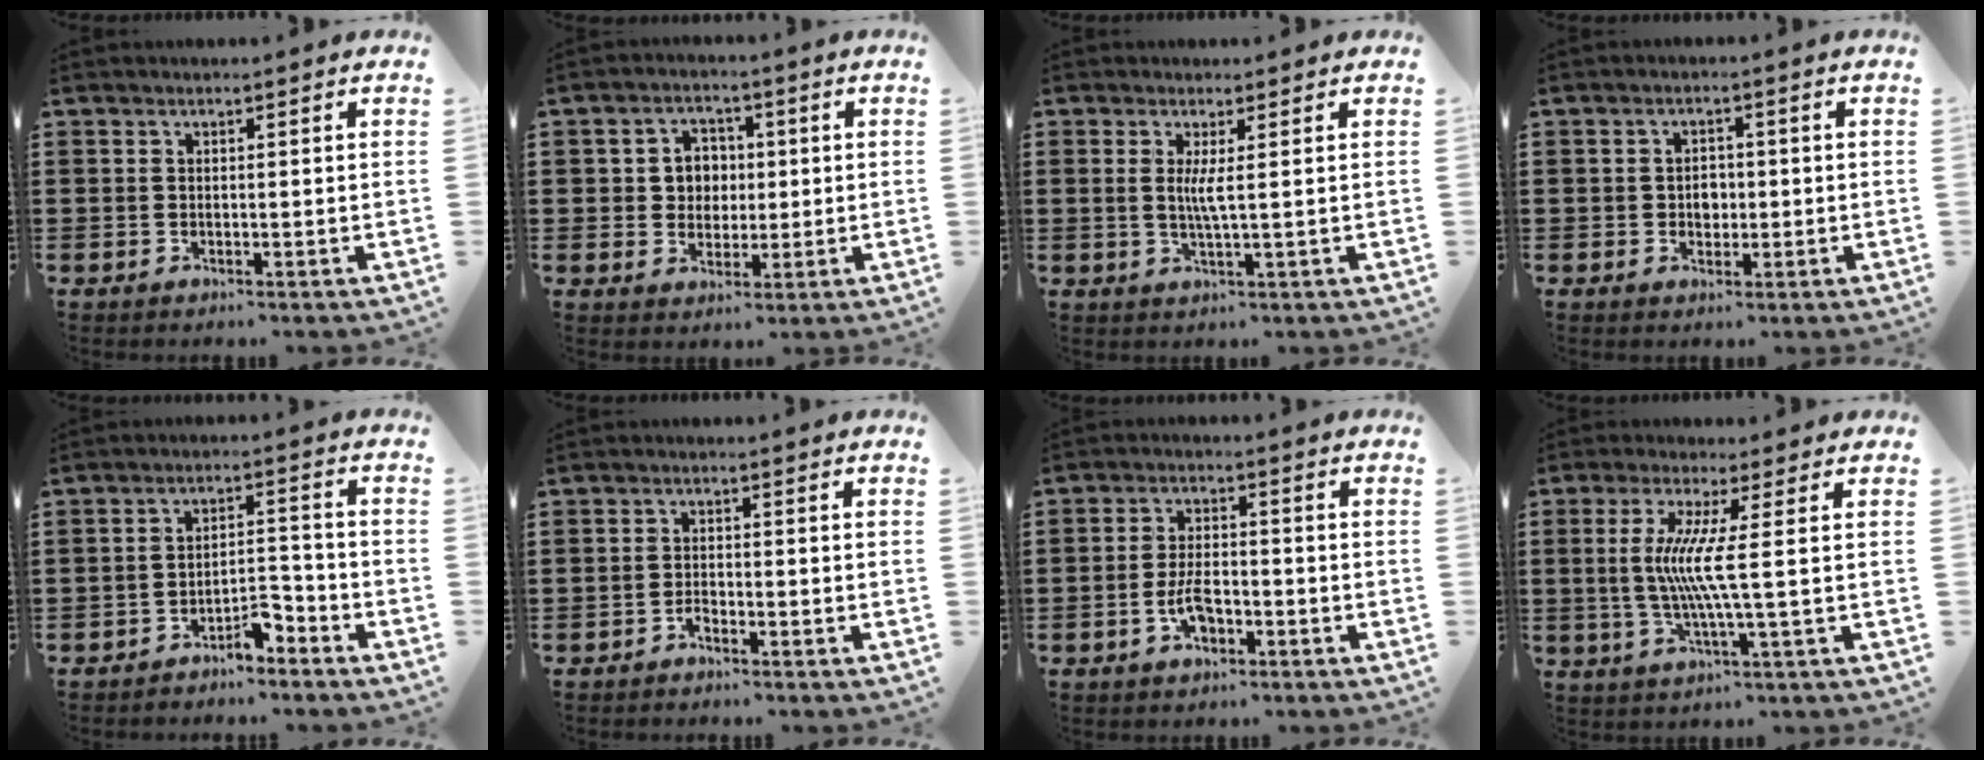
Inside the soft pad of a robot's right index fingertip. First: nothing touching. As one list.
[{"total": 4.7, "force": [0.4, 4.4, 1.7], "torque": [-0.044, 0.013, 0.000]}, {"total": 3.0, "force": [0.5, -0.1, 2.9], "torque": [-0.059, -0.005, 0.006]}, {"total": 2.3, "force": [-0.2, 1.7, 1.5], "torque": [-0.023, 0.002, -0.006]}, {"total": 4.3, "force": [-3.8, 0.9, 1.7], "torque": [-0.030, 0.010, -0.075]}, {"total": 1.3, "force": [-1.2, 0.3, 0.4], "torque": [-0.013, -0.001, -0.024]}, {"total": 5.0, "force": [-1.9, 2.4, 3.9], "torque": [-0.087, 0.001, -0.039]}, {"total": 7.3, "force": [0.4, -0.8, 7.3], "torque": [-0.151, -0.017, -0.003]}]